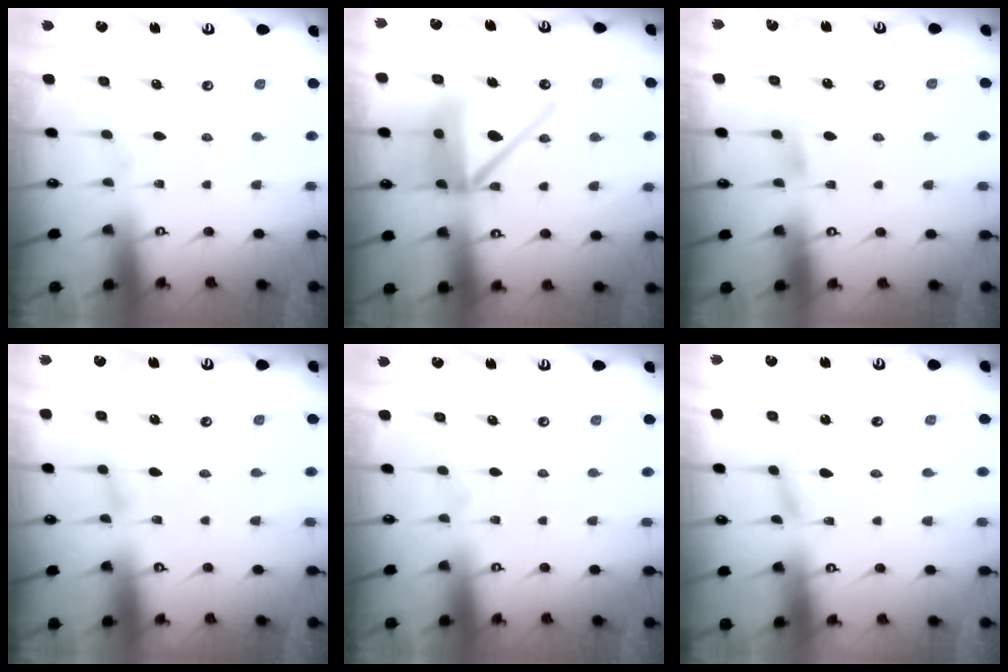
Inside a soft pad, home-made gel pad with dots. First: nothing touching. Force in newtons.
{"total": 14.8, "press": 14.6, "slide": 2.4}
{"total": 3.7, "press": 3.6, "slide": 0.5}
{"total": 4.4, "press": 4.4, "slide": 0.5}
{"total": 0.0}
{"total": 2.8, "press": 2.8, "slide": 0.1}